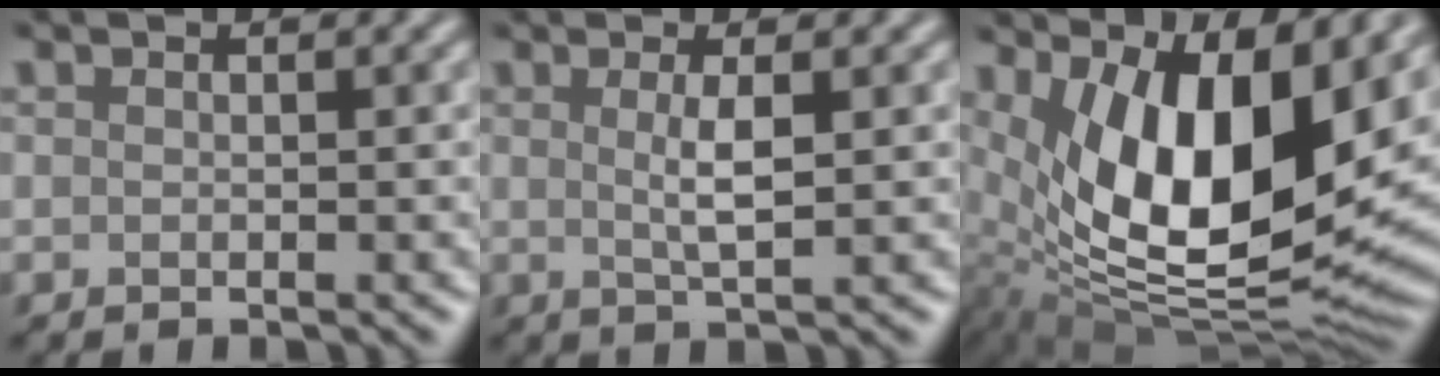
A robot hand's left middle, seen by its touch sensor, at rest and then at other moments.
{"total": 2.4, "force": [0.4, 0.4, 2.3], "torque": [-0.042, 0.003, 0.012]}
{"total": 14.3, "force": [3.8, 6.3, 12.3], "torque": [-0.190, -0.012, 0.070]}